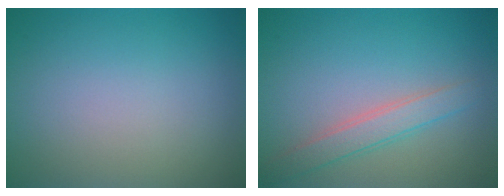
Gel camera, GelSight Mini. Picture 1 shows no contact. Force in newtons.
{"total": 2.5, "press": 2.5, "slide": 0.1}